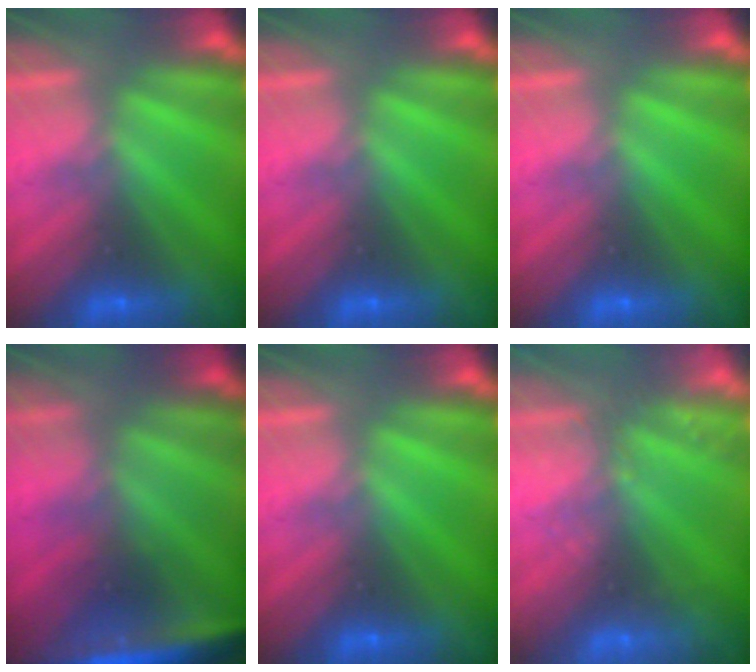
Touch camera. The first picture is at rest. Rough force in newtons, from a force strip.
{"total": 0.0}
{"total": 0.0}
{"total": 4.5}
{"total": 0.0}
{"total": 2.4}